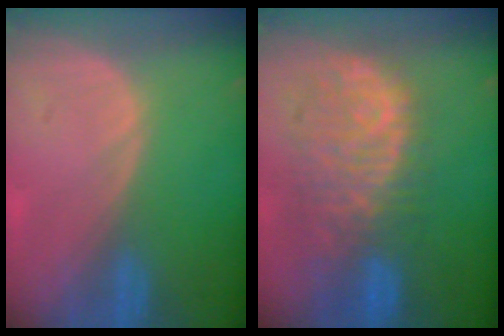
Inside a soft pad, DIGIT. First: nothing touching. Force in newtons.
{"total": 10.9, "press": 9.5, "slide": 5.4}